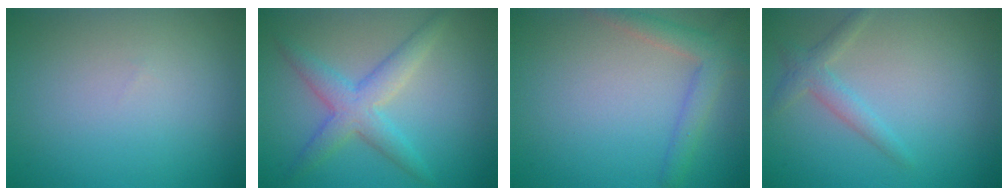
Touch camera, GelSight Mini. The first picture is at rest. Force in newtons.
{"total": 3.9, "press": 3.9, "slide": 0.1}
{"total": 2.9, "press": 2.9, "slide": 0.2}
{"total": 1.9, "press": 1.9, "slide": 0.1}